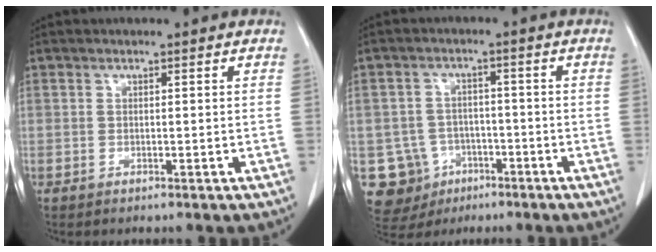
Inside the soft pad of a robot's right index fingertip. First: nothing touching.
{"total": 9.3, "force": [-3.4, 8.5, 1.2], "torque": [-0.040, 0.015, -0.041]}